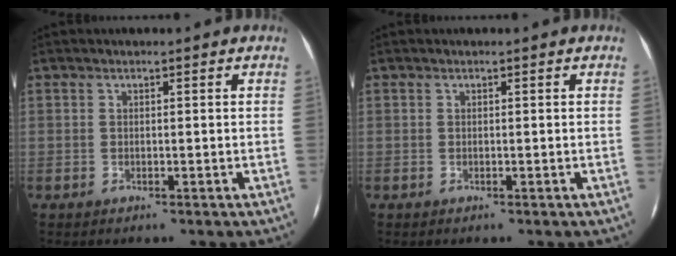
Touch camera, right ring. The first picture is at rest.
{"total": 0.0}